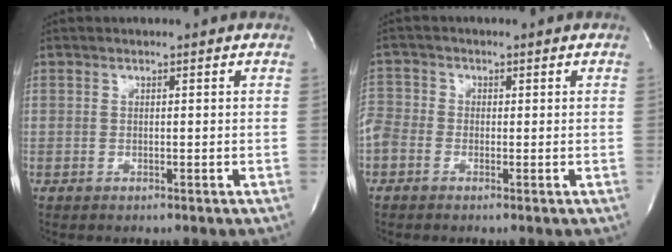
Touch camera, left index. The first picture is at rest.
{"total": 4.4, "force": [-1.3, 3.7, 2.0], "torque": [-0.061, 0.013, -0.031]}